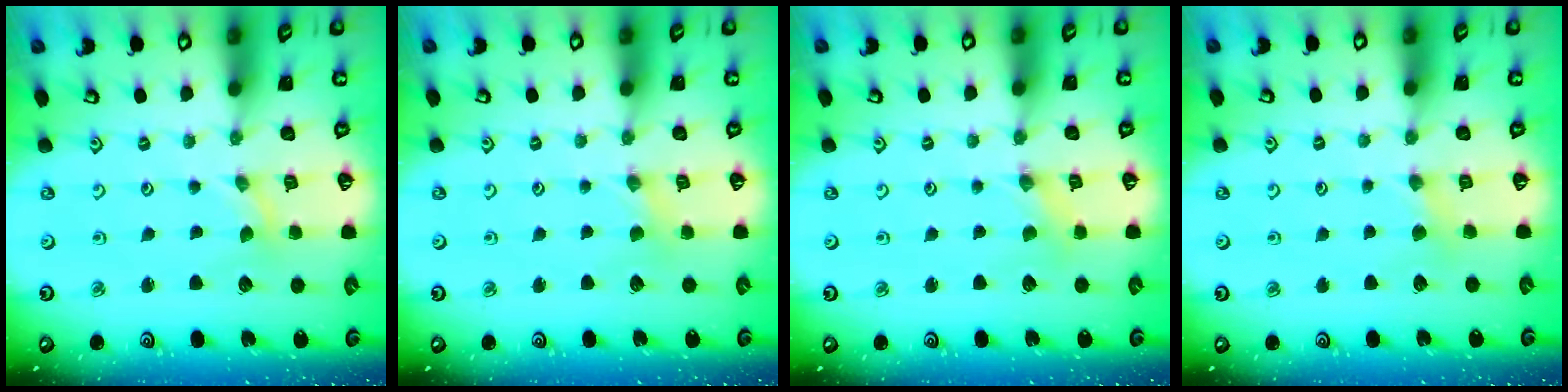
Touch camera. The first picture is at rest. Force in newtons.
{"total": 2.1, "press": 2.0, "slide": 0.4}
{"total": 0.6, "press": 0.6, "slide": 0.1}
{"total": 2.5, "press": 2.5, "slide": 0.5}